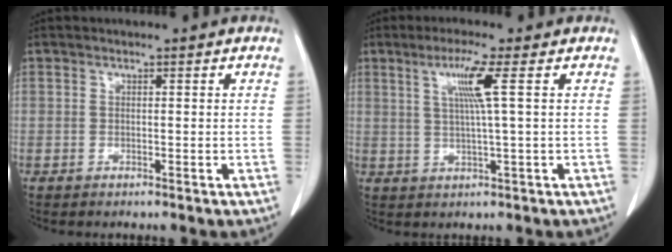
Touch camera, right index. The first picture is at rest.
{"total": 5.4, "force": [1.8, -1.1, 5.0], "torque": [-0.098, 0.001, 0.036]}